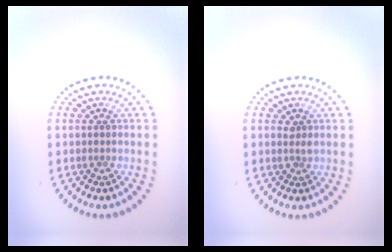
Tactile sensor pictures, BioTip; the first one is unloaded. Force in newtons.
{"total": 0.6, "press": 0.6, "slide": 0.1}